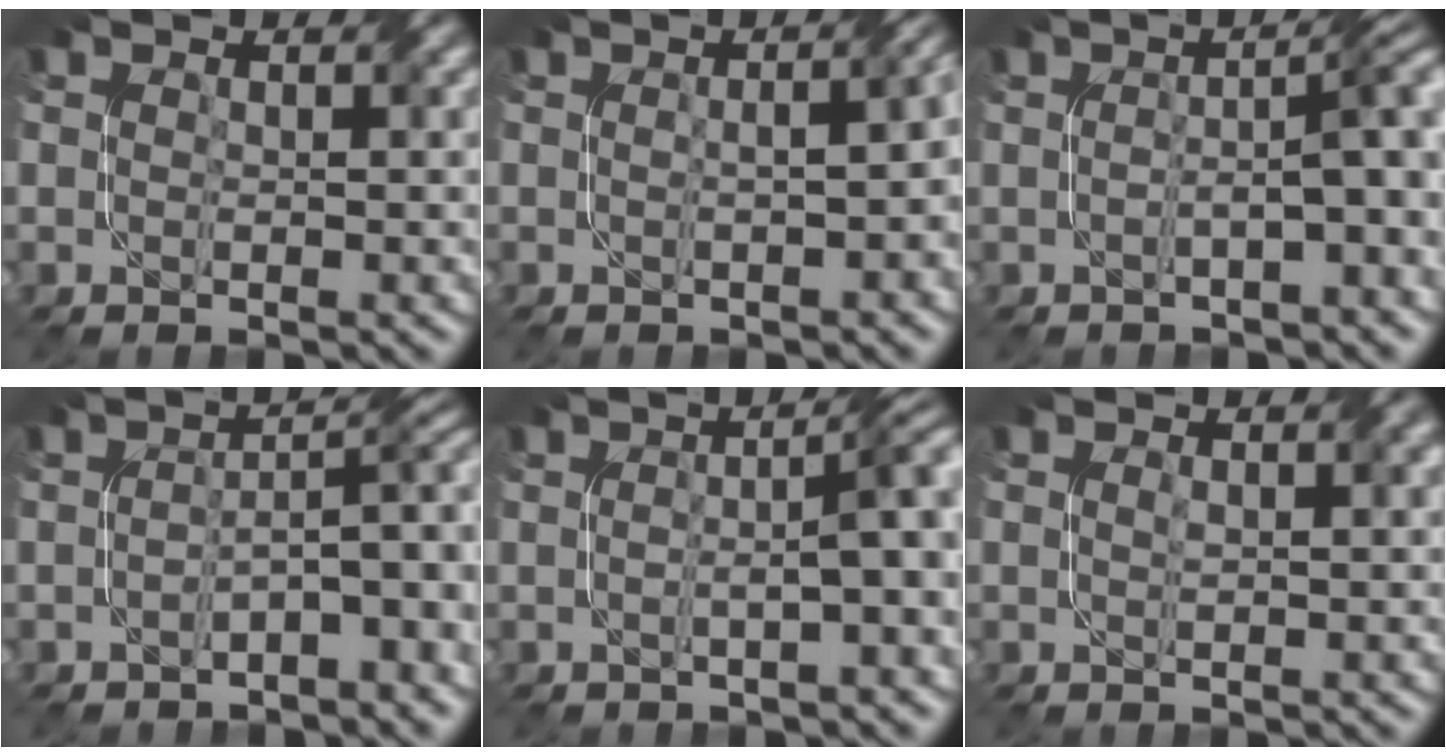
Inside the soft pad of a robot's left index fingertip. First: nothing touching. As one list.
[{"total": 5.8, "force": [-0.4, 2.6, 5.2], "torque": [-0.042, 0.004, -0.007]}, {"total": 5.0, "force": [-0.4, 1.0, 4.9], "torque": [-0.066, 0.015, -0.009]}, {"total": 5.2, "force": [-1.4, 1.7, 4.7], "torque": [-0.061, 0.010, -0.028]}, {"total": 5.4, "force": [0.2, 1.1, 5.3], "torque": [-0.062, 0.015, 0.002]}, {"total": 1.0, "force": [0.5, 0.0, 0.9], "torque": [-0.015, 0.006, 0.006]}]